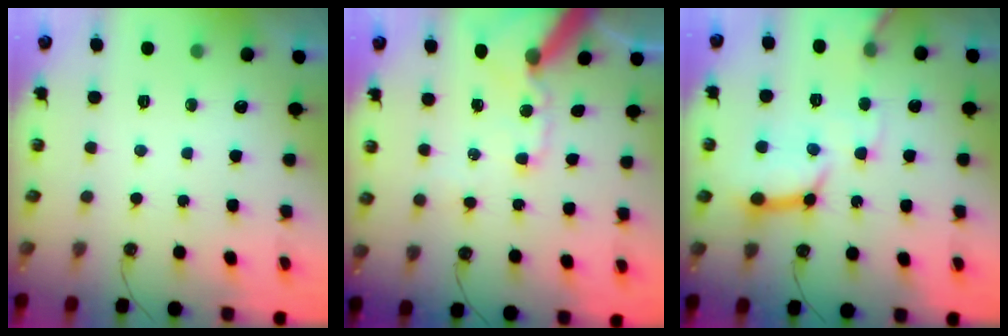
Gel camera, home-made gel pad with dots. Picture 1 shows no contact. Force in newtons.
{"total": 14.0, "press": 13.9, "slide": 2.2}
{"total": 14.3, "press": 14.2, "slide": 1.5}